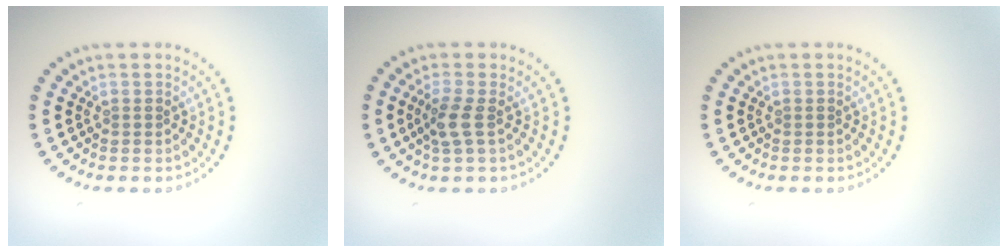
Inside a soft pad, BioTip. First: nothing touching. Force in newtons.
{"total": 1.9, "press": 1.6, "slide": 1.1}
{"total": 0.0}